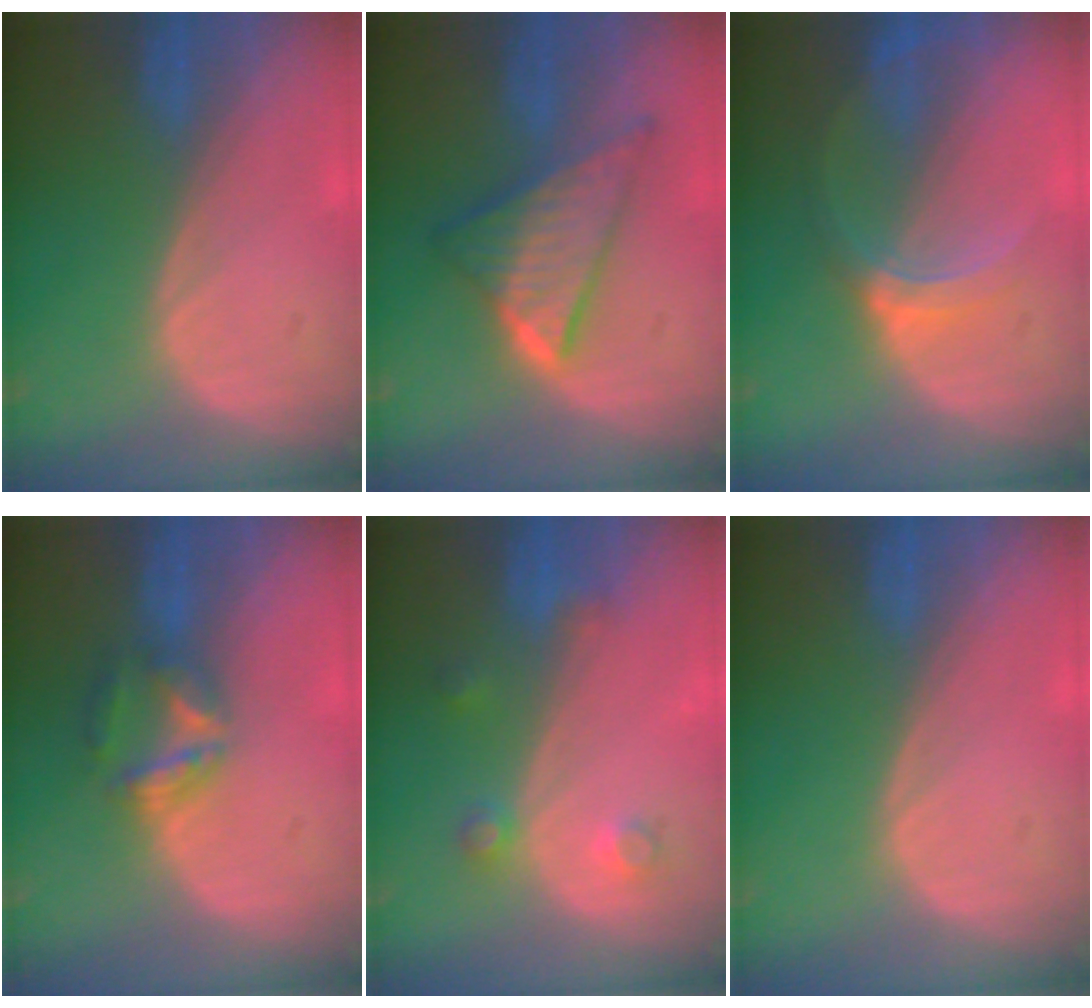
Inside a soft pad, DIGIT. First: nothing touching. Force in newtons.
{"total": 9.1, "press": 9.1, "slide": 0.6}
{"total": 6.0, "press": 5.6, "slide": 2.0}
{"total": 5.7, "press": 5.4, "slide": 1.9}
{"total": 3.6, "press": 3.4, "slide": 1.3}
{"total": 0.0}